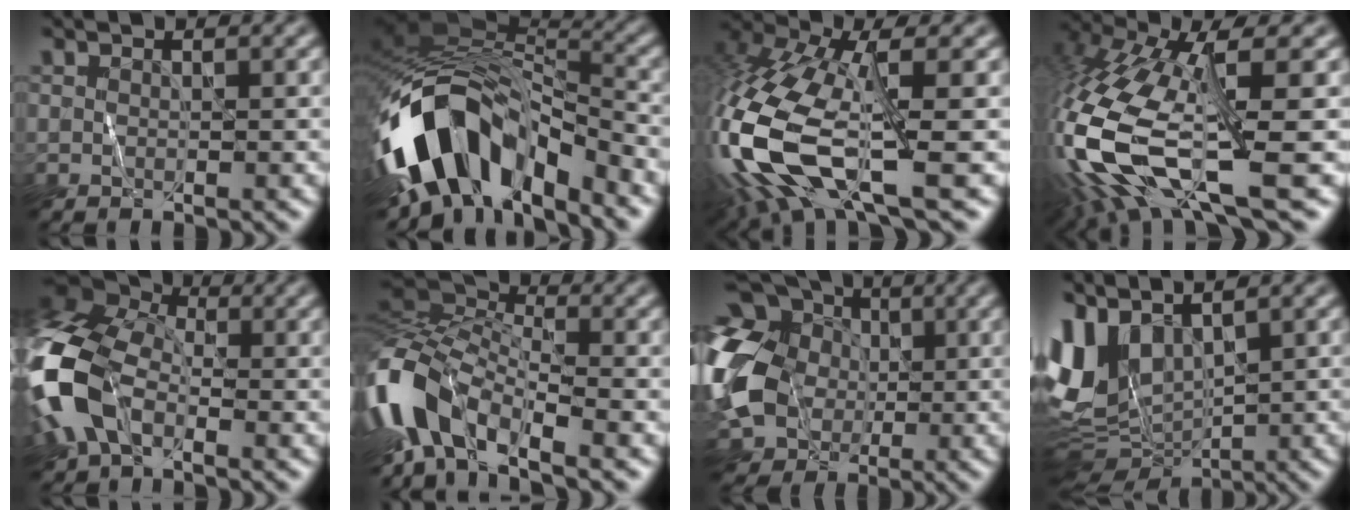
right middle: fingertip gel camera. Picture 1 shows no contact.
{"total": 13.8, "force": [-6.1, 7.9, 9.5], "torque": [-0.179, 0.003, -0.111]}
{"total": 14.5, "force": [-3.7, 6.1, 12.6], "torque": [-0.303, -0.017, -0.065]}
{"total": 13.6, "force": [-3.0, 4.5, 12.5], "torque": [-0.284, -0.011, -0.050]}
{"total": 12.6, "force": [-2.5, 8.2, 9.2], "torque": [-0.248, -0.010, -0.061]}
{"total": 9.8, "force": [-4.6, 4.5, 7.4], "torque": [-0.146, 0.007, -0.104]}
{"total": 16.4, "force": [0.0, 14.0, 8.5], "torque": [-0.215, 0.004, -0.034]}
{"total": 8.0, "force": [1.9, 4.8, 6.2], "torque": [-0.149, -0.007, 0.042]}